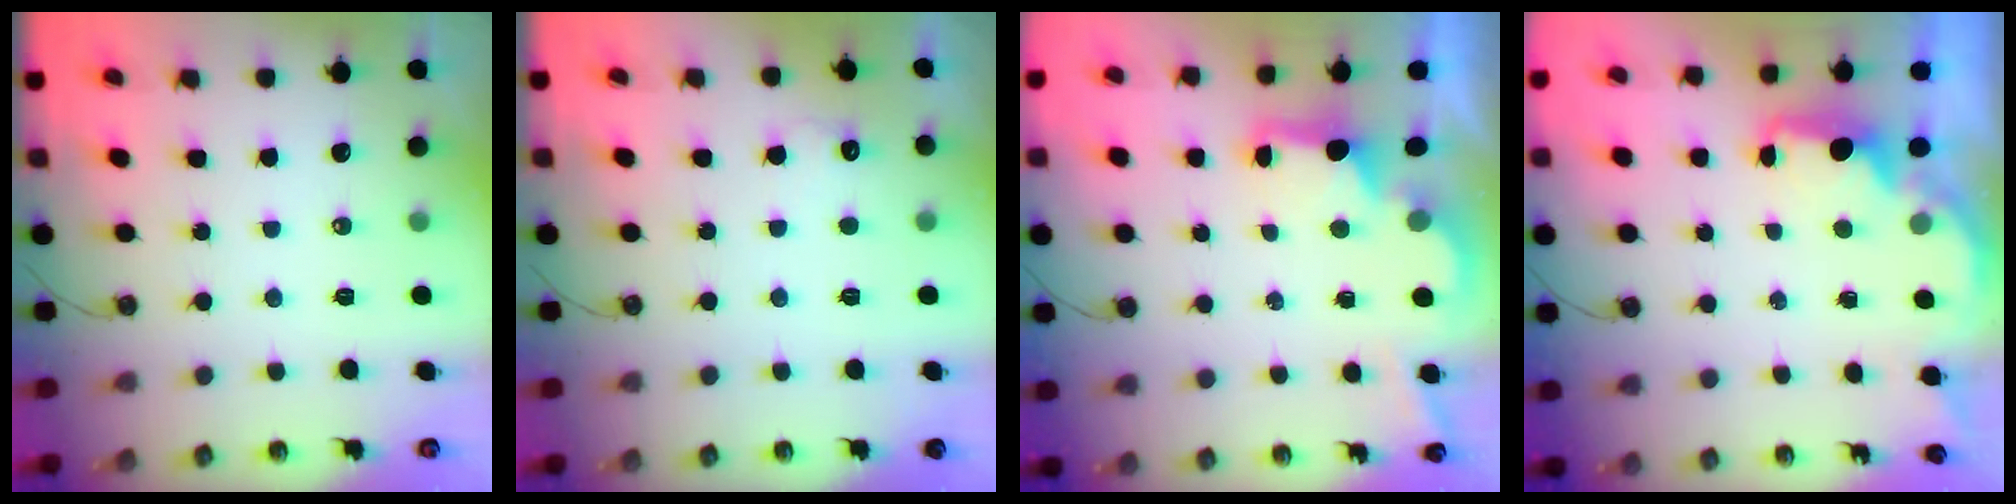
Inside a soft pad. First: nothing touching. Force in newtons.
{"total": 4.0, "press": 3.8, "slide": 1.1}
{"total": 2.6, "press": 2.5, "slide": 0.8}
{"total": 2.3, "press": 2.1, "slide": 0.8}